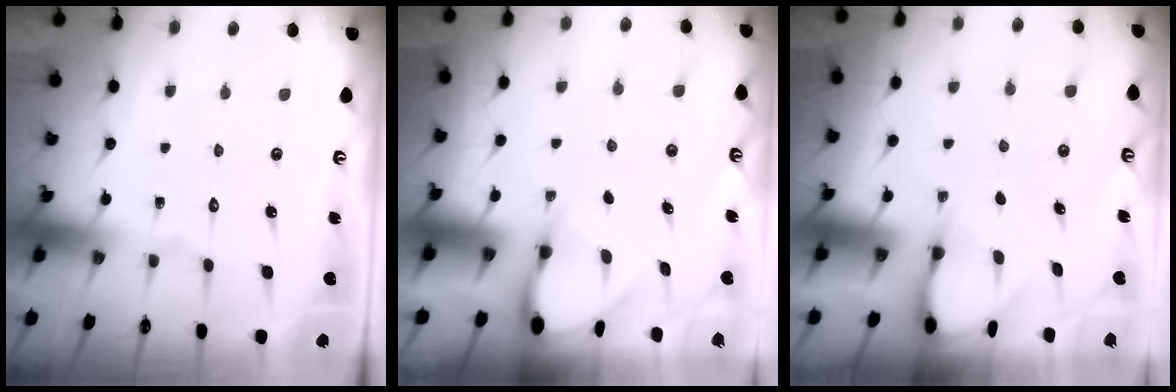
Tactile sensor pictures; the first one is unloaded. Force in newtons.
{"total": 3.1, "press": 3.1, "slide": 0.2}
{"total": 3.2, "press": 3.2, "slide": 0.3}